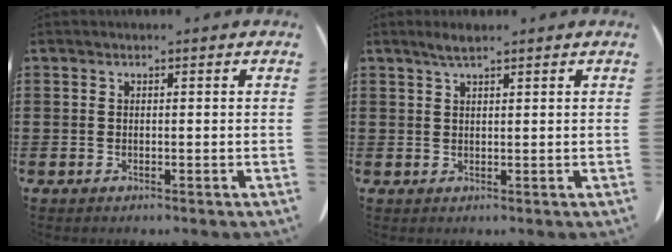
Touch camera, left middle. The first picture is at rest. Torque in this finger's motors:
{"motor_torque": [1.04, 0.23, 0.45, 0.09]}